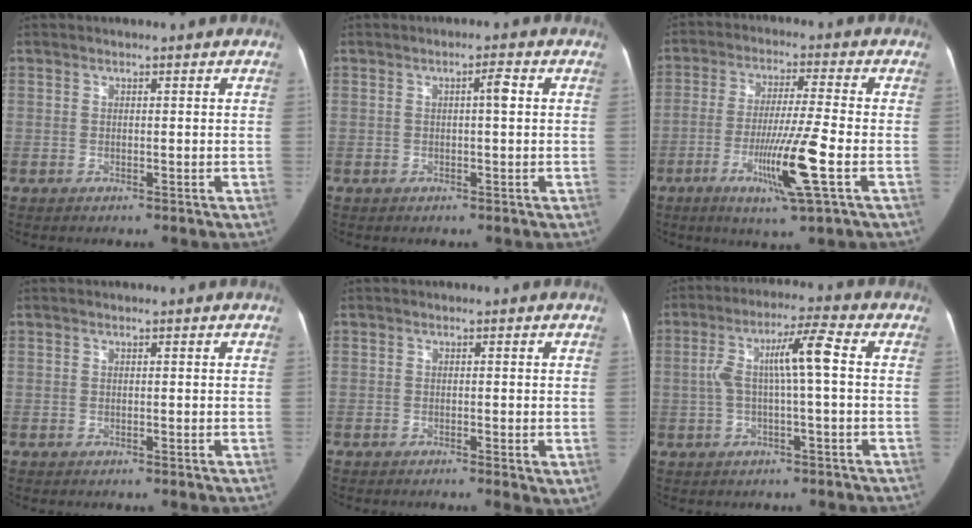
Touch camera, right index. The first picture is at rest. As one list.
[{"total": 2.2, "force": [0.3, 0.1, 2.2], "torque": [-0.034, 0.004, 0.002]}, {"total": 10.9, "force": [-4.1, -0.8, 10.1], "torque": [-0.186, -0.022, -0.076]}, {"total": 0.0}, {"total": 2.6, "force": [-1.0, 0.4, 2.4], "torque": [-0.033, -0.007, -0.013]}, {"total": 7.8, "force": [0.3, 0.4, 7.8], "torque": [-0.150, 0.025, 0.003]}]